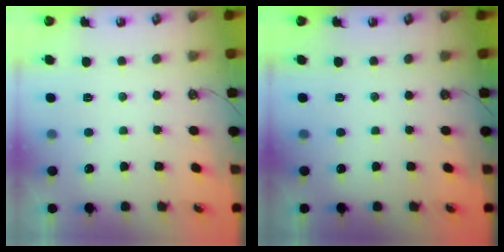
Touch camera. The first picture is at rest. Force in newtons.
{"total": 0.0}